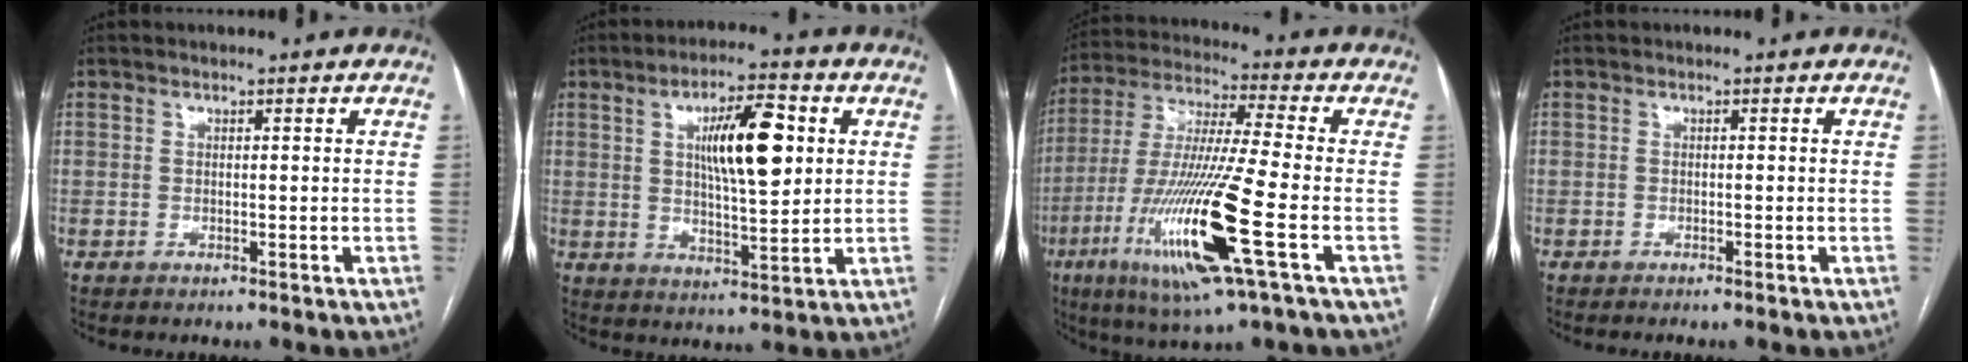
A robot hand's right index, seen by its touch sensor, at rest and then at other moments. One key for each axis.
{"total": 11.3, "fx": 2.9, "fy": 2.7, "fz": 10.6, "tx": -0.178, "ty": 0.007, "tz": 0.048}
{"total": 18.7, "fx": -6.5, "fy": 0.2, "fz": 17.6, "tx": -0.375, "ty": -0.033, "tz": -0.125}
{"total": 1.0, "fx": -0.8, "fy": -0.2, "fz": 0.6, "tx": -0.009, "ty": 0.002, "tz": -0.011}